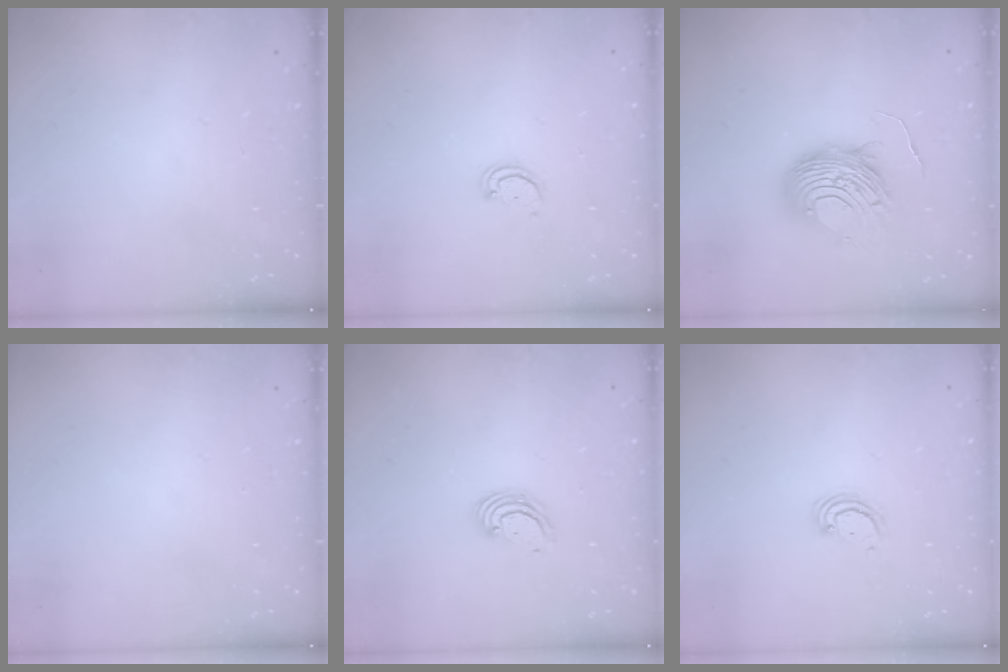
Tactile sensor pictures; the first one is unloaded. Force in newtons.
{"total": 2.1, "press": 2.1, "slide": 0.2}
{"total": 11.0, "press": 11.0, "slide": 0.8}
{"total": 0.0}
{"total": 3.1, "press": 3.1, "slide": 0.1}
{"total": 2.9, "press": 2.8, "slide": 0.3}